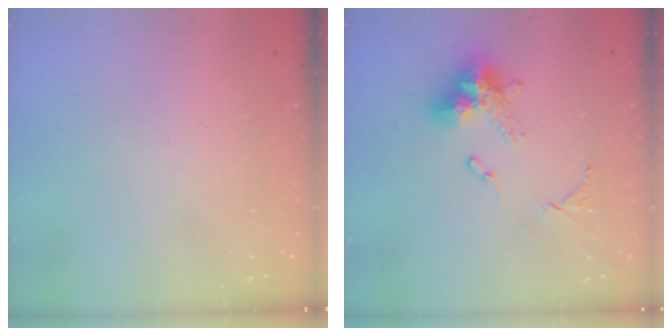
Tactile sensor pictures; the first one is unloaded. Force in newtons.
{"total": 13.8, "press": 13.7, "slide": 1.4}